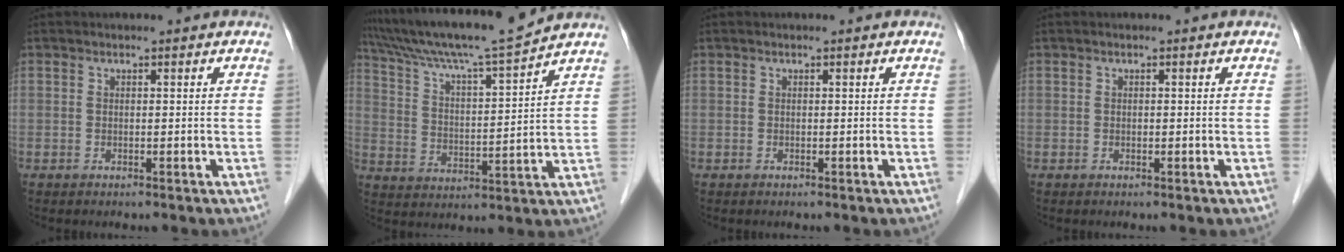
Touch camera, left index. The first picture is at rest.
{"total": 14.6, "force": [13.2, -1.5, 5.9], "torque": [-0.113, -0.003, 0.223]}
{"total": 0.0}
{"total": 0.0}